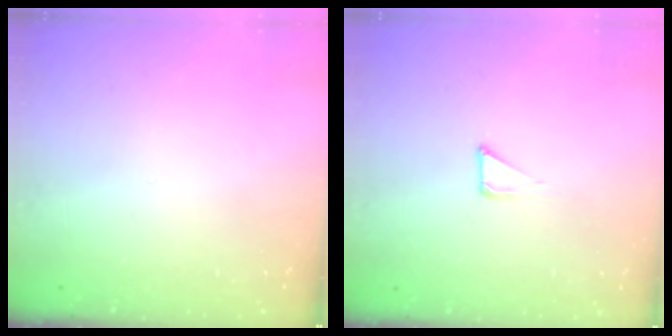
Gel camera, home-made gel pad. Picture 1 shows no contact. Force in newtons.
{"total": 2.7, "press": 2.7, "slide": 0.3}